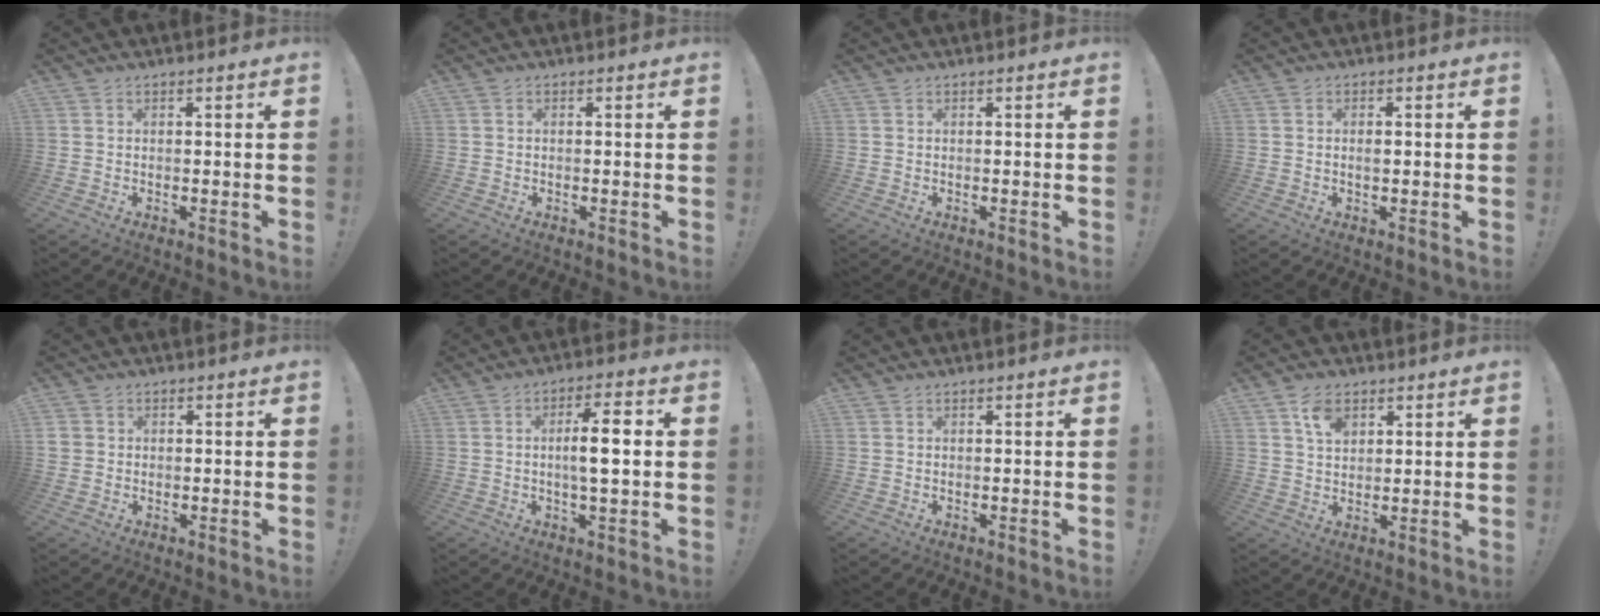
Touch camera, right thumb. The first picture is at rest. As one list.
[{"total": 0.0}, {"total": 0.0}, {"total": 1.1, "force": [-0.1, 0.7, 0.8], "torque": [-0.010, 0.003, -0.003]}, {"total": 2.2, "force": [0.1, 2.1, 0.4], "torque": [-0.001, 0.006, 0.002]}, {"total": 8.6, "force": [0.2, 1.9, 8.3], "torque": [-0.138, 0.001, -0.004]}, {"total": 0.0}, {"total": 6.2, "force": [3.3, 4.0, 3.4], "torque": [-0.052, -0.009, 0.059]}]